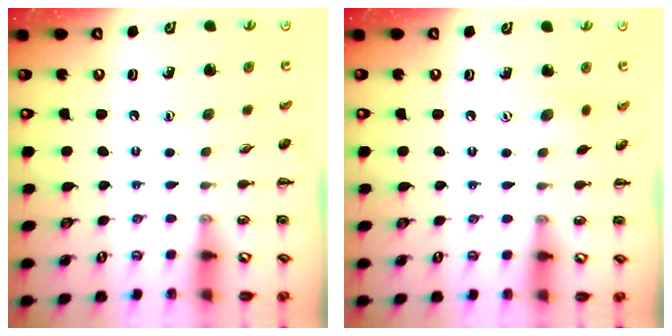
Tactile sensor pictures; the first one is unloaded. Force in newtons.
{"total": 2.8, "press": 2.8, "slide": 0.7}